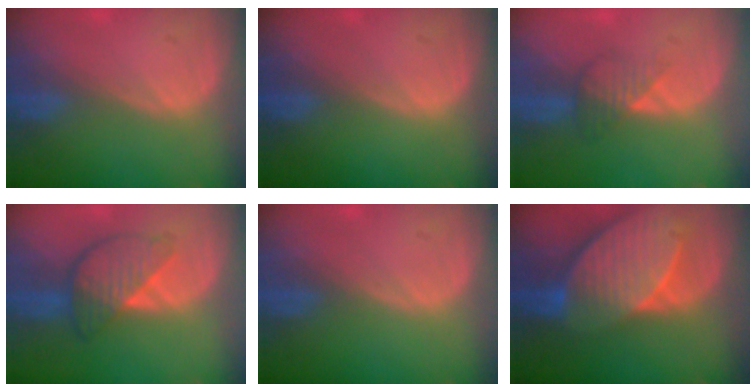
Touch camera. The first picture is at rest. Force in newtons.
{"total": 0.0}
{"total": 3.3, "press": 3.1, "slide": 1.0}
{"total": 6.3, "press": 6.3, "slide": 0.3}
{"total": 0.0}
{"total": 10.7, "press": 9.4, "slide": 5.0}